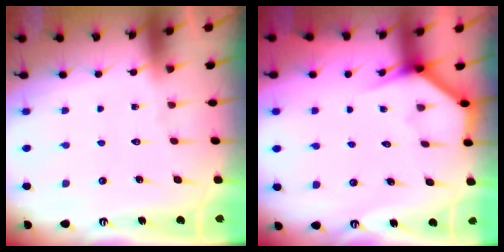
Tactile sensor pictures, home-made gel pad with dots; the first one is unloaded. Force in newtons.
{"total": 3.7, "press": 3.7, "slide": 0.3}